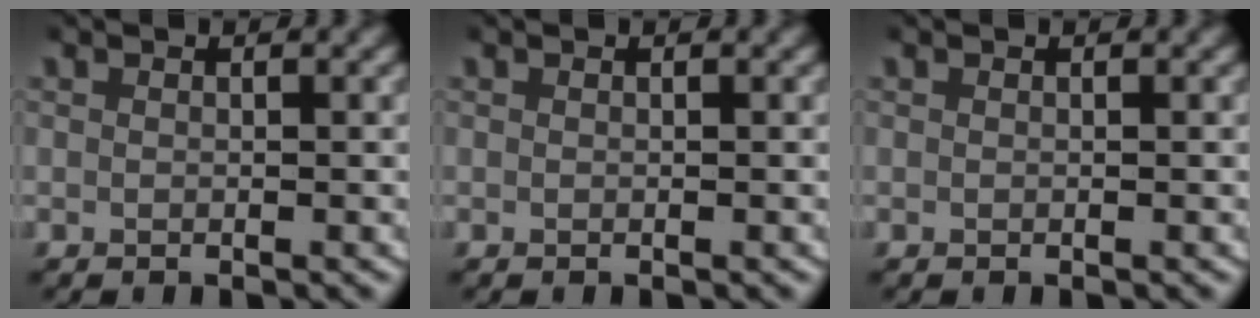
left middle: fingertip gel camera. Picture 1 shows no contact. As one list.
[{"total": 0.0}, {"total": 0.0}]